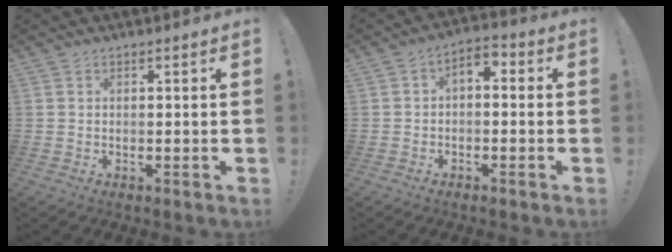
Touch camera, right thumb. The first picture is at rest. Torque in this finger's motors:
{"motor_torque": [0.62, 0.87, 0.65, -0.11, -0.04]}